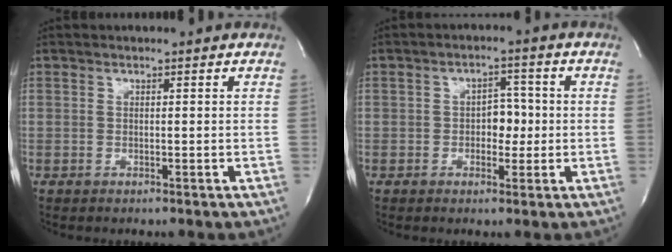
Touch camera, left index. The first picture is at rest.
{"total": 4.1, "force": [-0.4, 2.6, 3.1], "torque": [-0.040, 0.011, -0.007]}